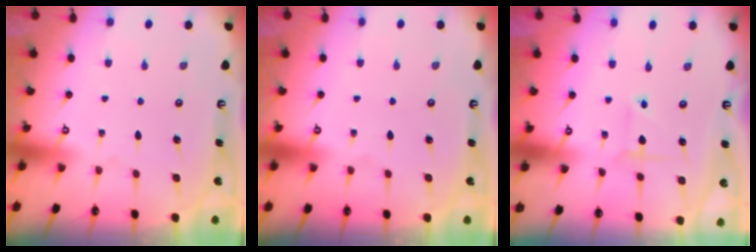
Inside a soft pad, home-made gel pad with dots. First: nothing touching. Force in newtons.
{"total": 0.0}
{"total": 2.6, "press": 2.6, "slide": 0.3}